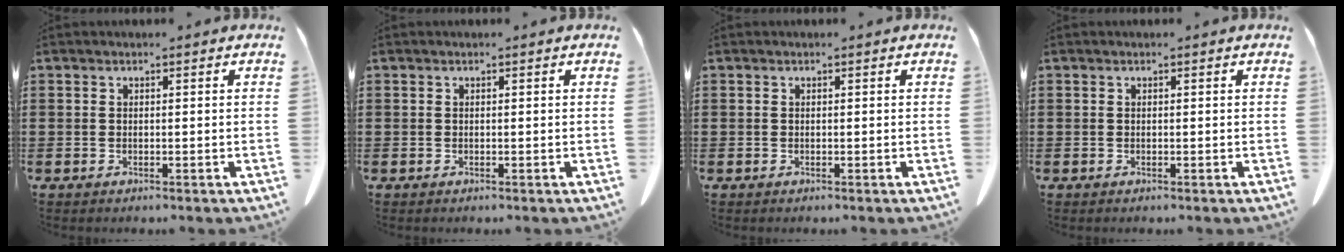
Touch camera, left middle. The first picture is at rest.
{"total": 0.0}
{"total": 0.0}
{"total": 0.0}